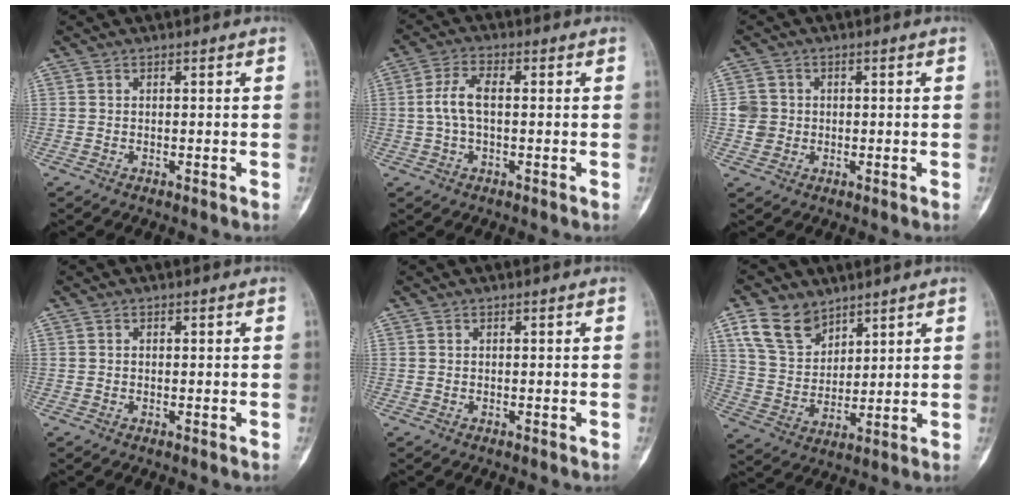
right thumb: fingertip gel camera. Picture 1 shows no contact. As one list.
[{"total": 5.6, "force": [0.2, 2.6, 4.9], "torque": [-0.112, 0.017, 0.000]}, {"total": 3.8, "force": [0.0, 3.6, 0.9], "torque": [0.003, 0.006, 0.001]}, {"total": 0.0}, {"total": 0.0}, {"total": 10.3, "force": [6.6, 6.5, 4.4], "torque": [-0.068, -0.026, 0.137]}]